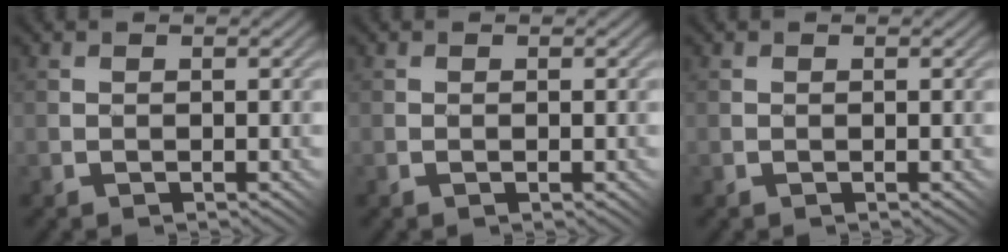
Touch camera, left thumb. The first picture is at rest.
{"total": 0.6, "force": [-0.3, 0.0, 0.5], "torque": [-0.007, 0.001, -0.003]}
{"total": 0.0}